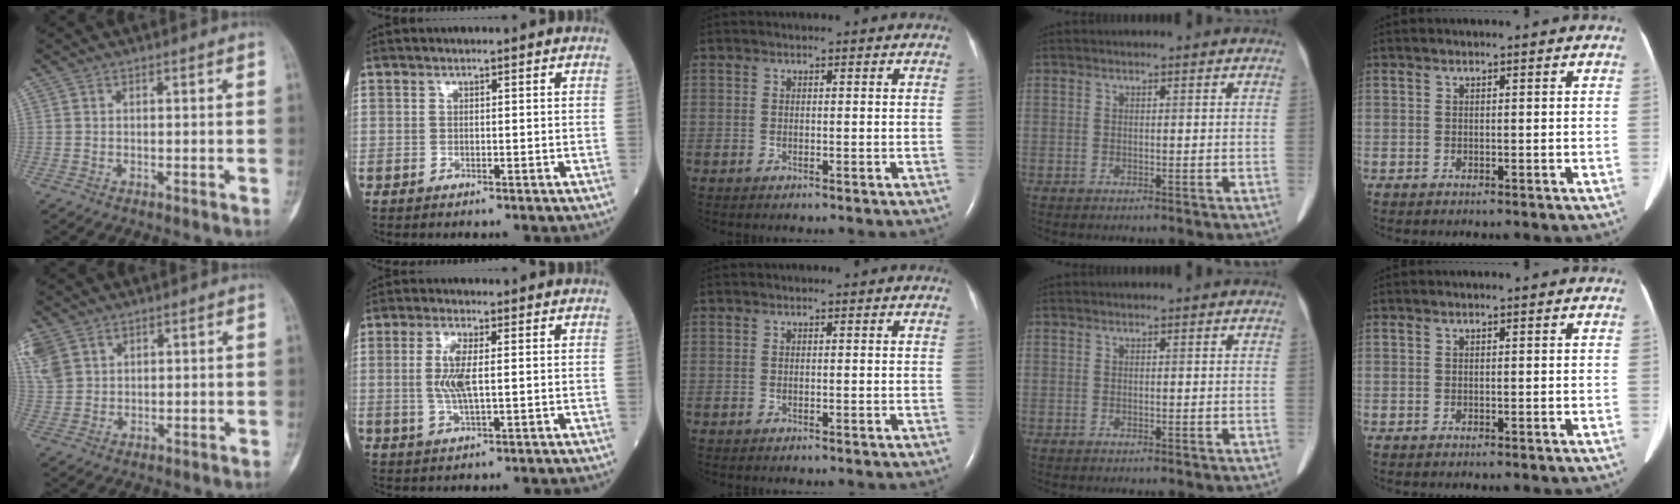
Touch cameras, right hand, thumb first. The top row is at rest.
{"thumb": {"total": 8.9, "force": [4.2, 6.9, 3.8], "torque": [-0.097, 0.007, 0.094]}, "index": {"total": 5.1, "force": [0.4, 1.2, 4.9], "torque": [-0.112, -0.003, 0.007]}}